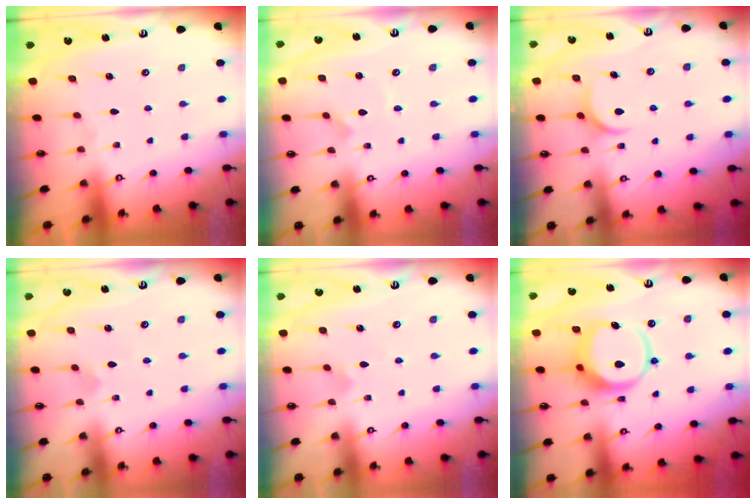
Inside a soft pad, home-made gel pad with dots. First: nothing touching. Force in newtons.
{"total": 0.0}
{"total": 6.9, "press": 6.9, "slide": 0.8}
{"total": 3.0, "press": 3.0, "slide": 0.2}
{"total": 3.0, "press": 3.0, "slide": 0.2}
{"total": 10.9, "press": 10.7, "slide": 1.9}